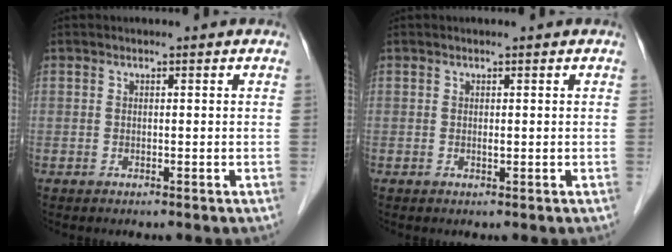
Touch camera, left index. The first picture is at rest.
{"total": 0.5, "force": [0.2, 0.1, 0.5], "torque": [-0.010, 0.000, 0.004]}